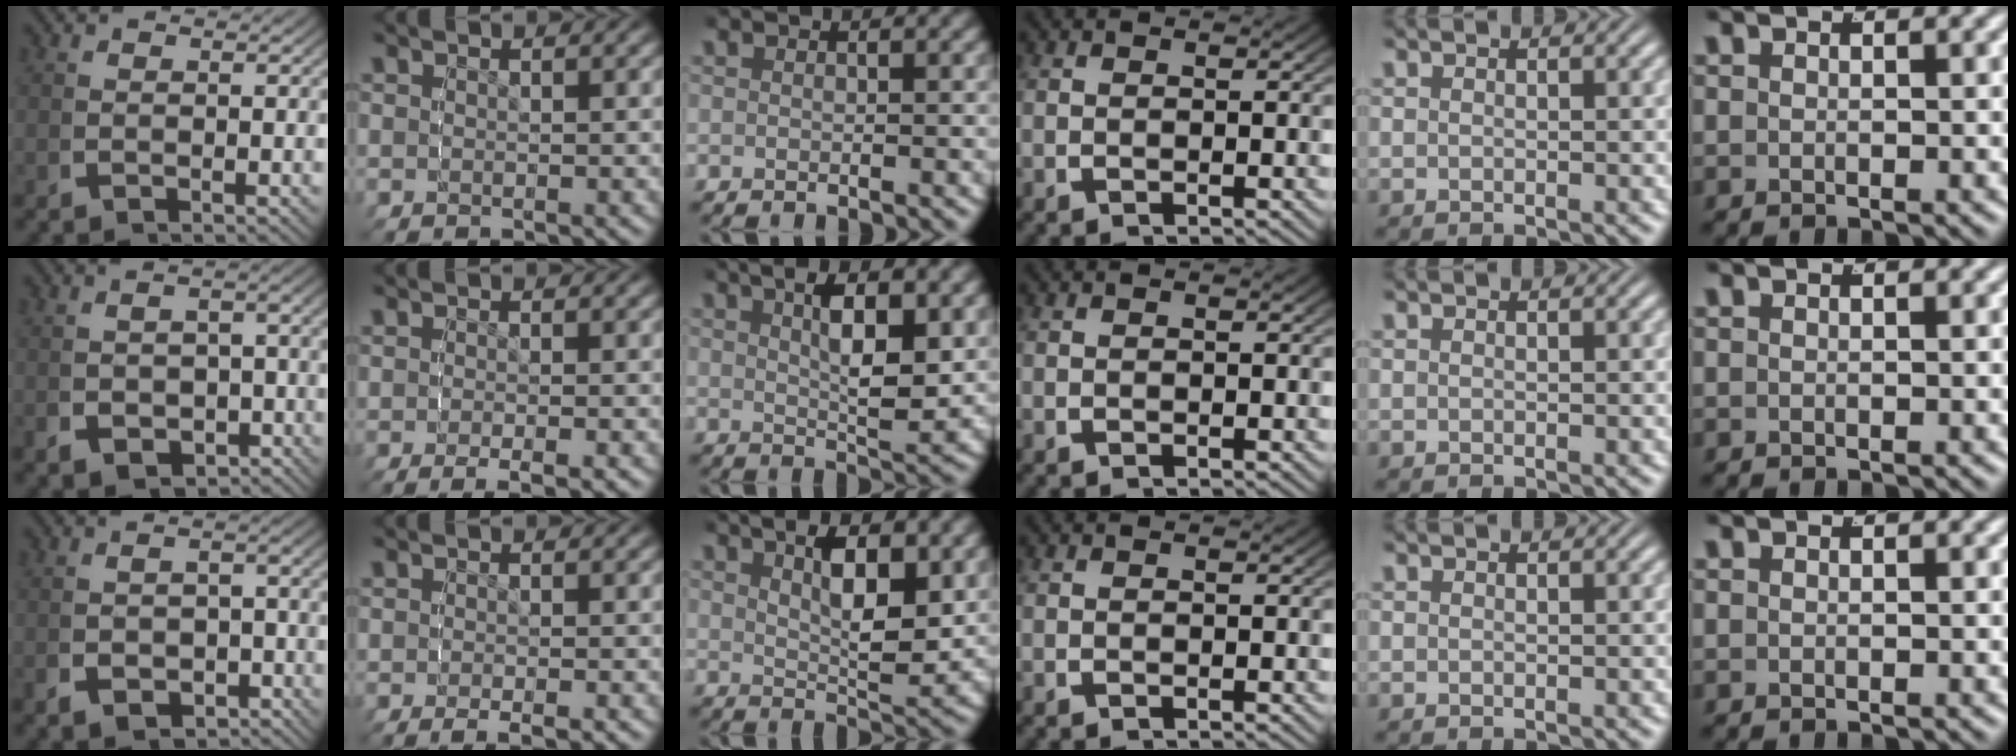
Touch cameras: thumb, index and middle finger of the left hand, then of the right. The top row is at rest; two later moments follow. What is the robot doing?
{"motion": "grasp_and_lifting", "object": "sponge"}